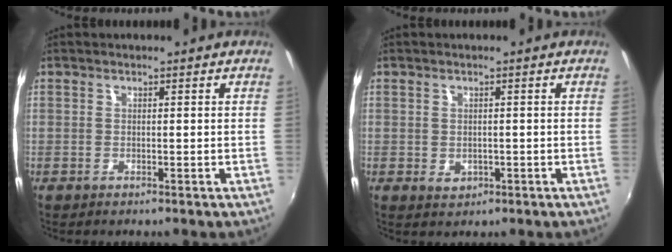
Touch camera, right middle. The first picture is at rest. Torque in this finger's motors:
{"motor_torque": [0.49, -0.38, 0.12, 0.00]}